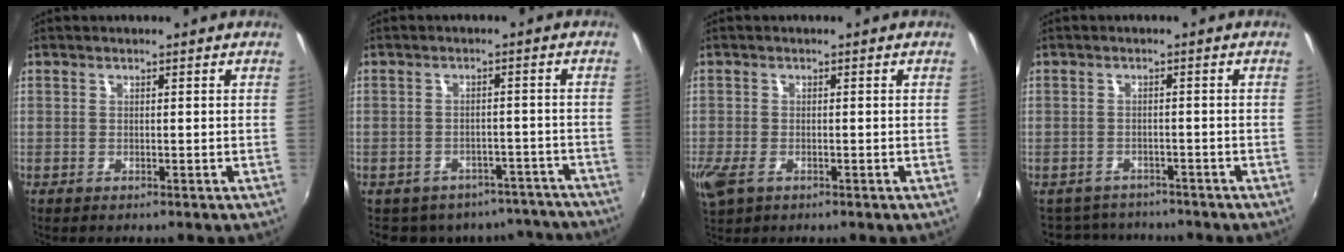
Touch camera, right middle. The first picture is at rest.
{"total": 13.5, "force": [-11.5, 6.6, 2.8], "torque": [-0.063, 0.021, -0.127]}
{"total": 4.6, "force": [-2.4, 2.5, 3.1], "torque": [-0.073, -0.016, -0.044]}
{"total": 7.3, "force": [-6.6, 2.9, 1.1], "torque": [-0.036, 0.005, -0.099]}